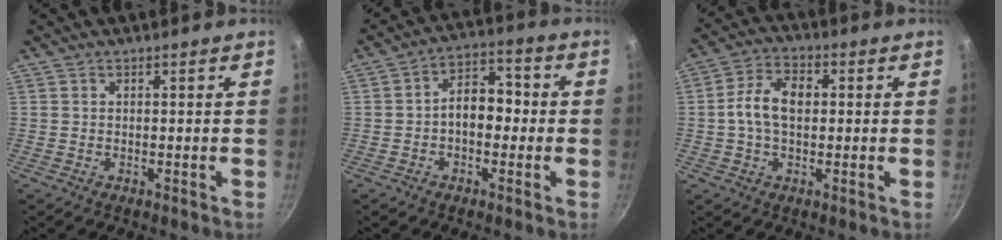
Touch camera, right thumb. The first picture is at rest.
{"total": 8.2, "force": [-0.8, 5.3, 6.2], "torque": [-0.075, 0.032, -0.026]}
{"total": 8.6, "force": [0.4, 5.4, 6.7], "torque": [-0.120, 0.020, 0.001]}